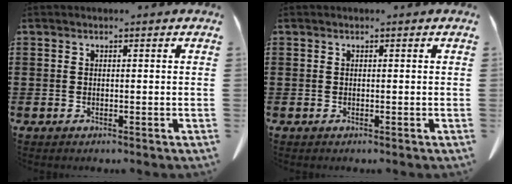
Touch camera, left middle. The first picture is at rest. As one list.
[{"total": 0.0}]